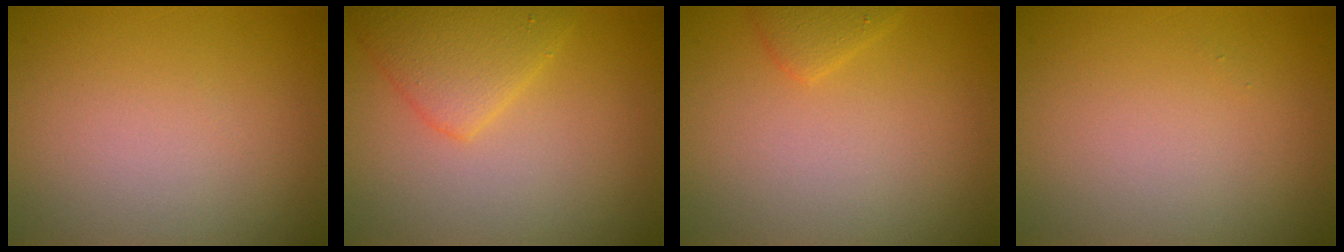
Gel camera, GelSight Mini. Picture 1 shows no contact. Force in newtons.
{"total": 3.4, "press": 3.4, "slide": 0.2}
{"total": 1.2, "press": 1.2, "slide": 0.2}
{"total": 0.0}